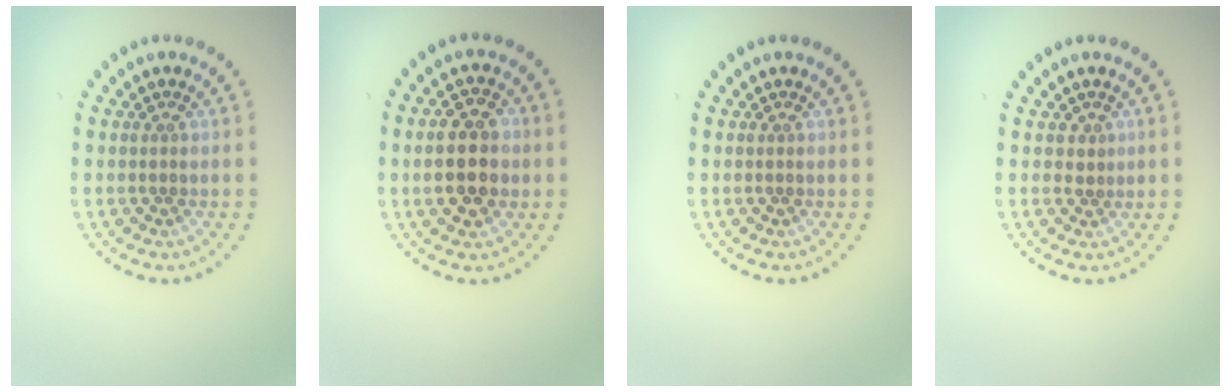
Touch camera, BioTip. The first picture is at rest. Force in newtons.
{"total": 5.0, "press": 5.0, "slide": 0.3}
{"total": 0.0}
{"total": 0.8, "press": 0.4, "slide": 0.7}